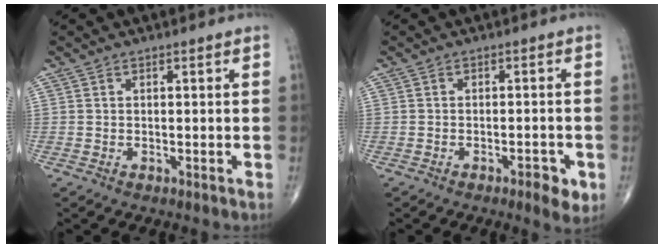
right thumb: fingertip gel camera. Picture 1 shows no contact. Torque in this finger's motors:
{"motor_torque": [0.72, 0.91, -0.08, -0.14, 0.01]}